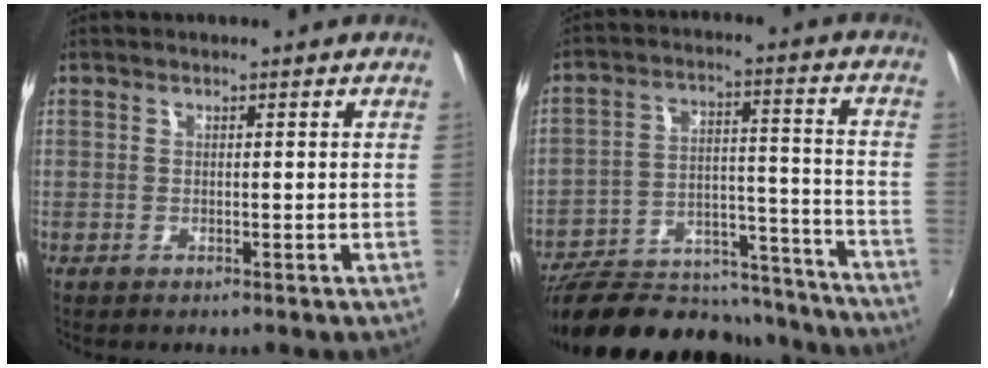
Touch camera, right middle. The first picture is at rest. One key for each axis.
{"total": 27.8, "fx": -23.2, "fy": 10.3, "fz": 11.3, "tx": -0.217, "ty": 0.017, "tz": -0.312}